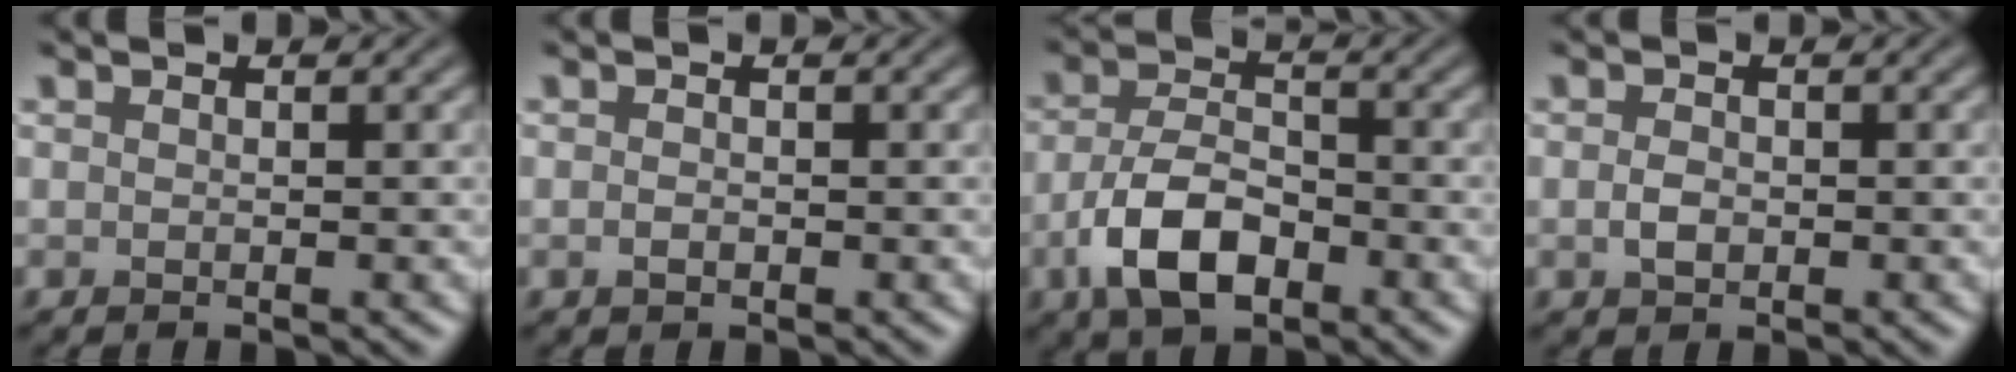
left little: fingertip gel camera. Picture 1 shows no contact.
{"total": 0.7, "force": [-0.3, 0.5, 0.5], "torque": [-0.010, -0.001, -0.008]}
{"total": 6.1, "force": [-2.8, 3.2, 4.3], "torque": [-0.086, -0.005, -0.059]}
{"total": 1.5, "force": [-0.3, 1.1, 1.0], "torque": [-0.022, -0.001, -0.009]}